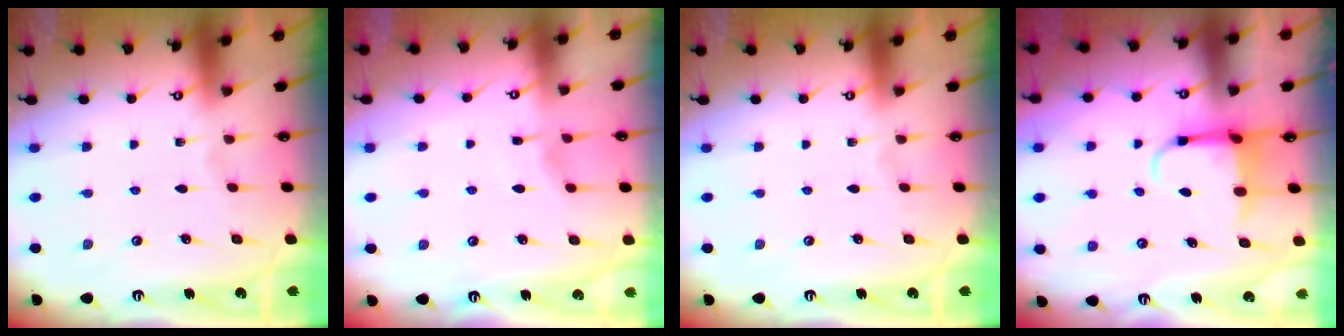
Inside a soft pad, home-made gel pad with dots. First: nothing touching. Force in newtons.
{"total": 2.9, "press": 2.9, "slide": 0.4}
{"total": 0.0}
{"total": 5.0, "press": 4.9, "slide": 0.8}